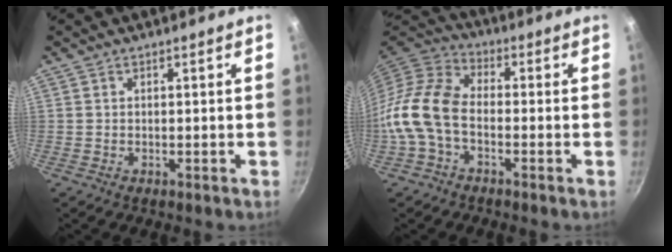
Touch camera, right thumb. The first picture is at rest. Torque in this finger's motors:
{"motor_torque": [0.47, 0.92, 0.98, -1.03, 0.19]}